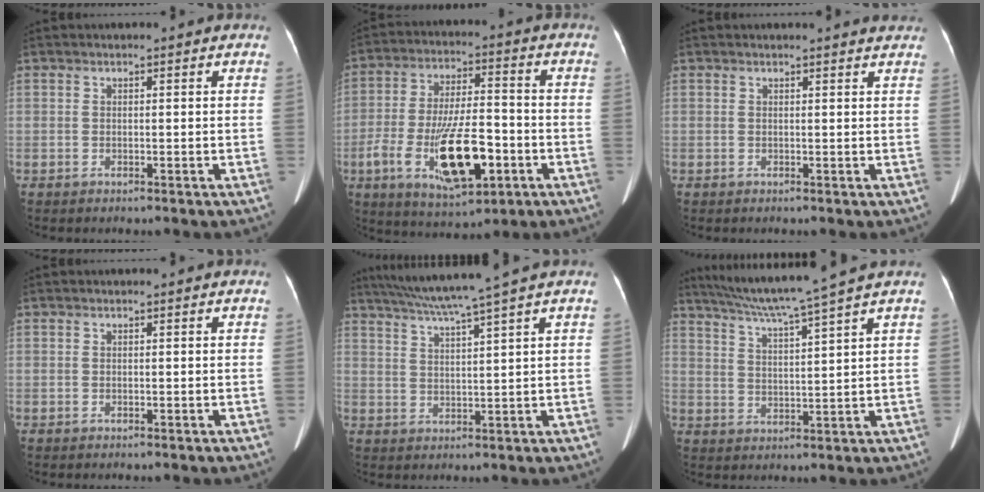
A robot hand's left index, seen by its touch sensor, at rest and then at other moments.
{"total": 15.5, "force": [-5.3, 4.9, 13.7], "torque": [-0.262, -0.007, -0.080]}
{"total": 3.5, "force": [3.4, 0.5, 0.5], "torque": [-0.011, 0.000, 0.021]}
{"total": 0.0}
{"total": 9.0, "force": [7.3, -2.3, 4.8], "torque": [-0.082, 0.007, 0.120]}
{"total": 10.8, "force": [9.0, -2.5, 5.4], "torque": [-0.095, 0.000, 0.149]}